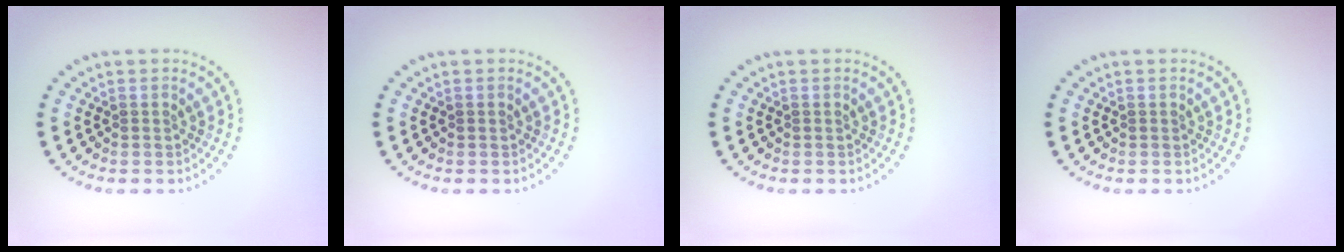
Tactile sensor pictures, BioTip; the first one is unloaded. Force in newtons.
{"total": 0.0}
{"total": 0.0}
{"total": 0.0}